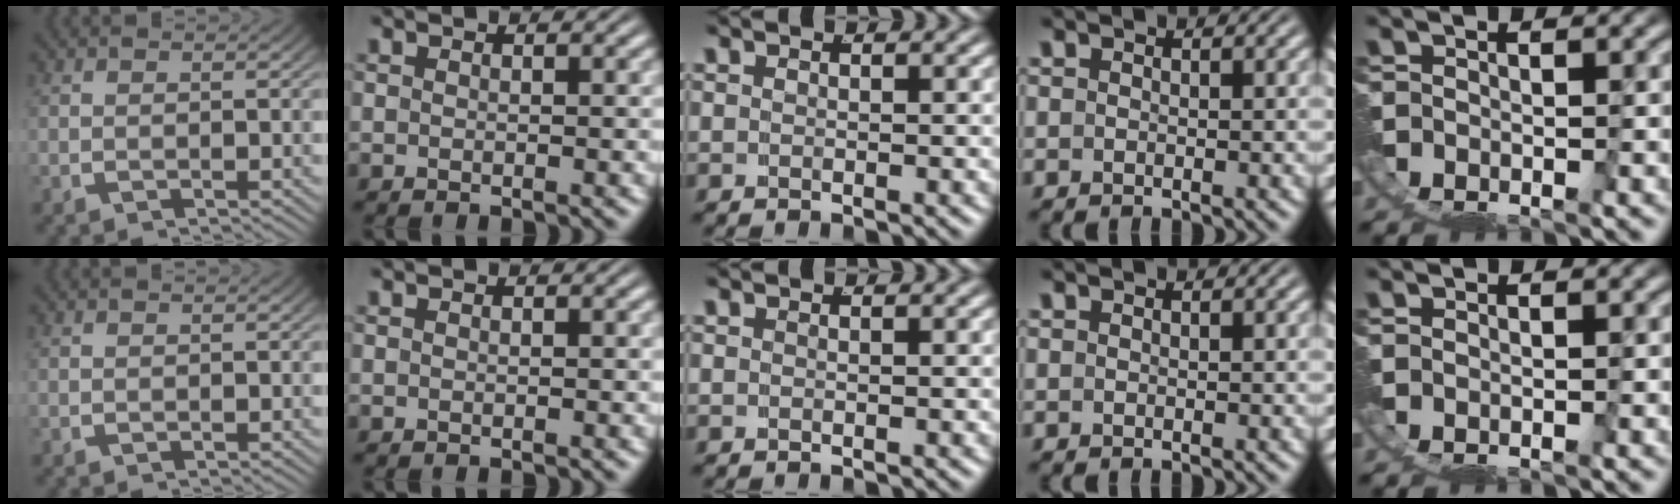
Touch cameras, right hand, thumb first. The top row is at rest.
{"little": {"total": 0.7, "force": [0.0, -0.5, -0.4], "torque": [0.012, 0.004, -0.002]}}